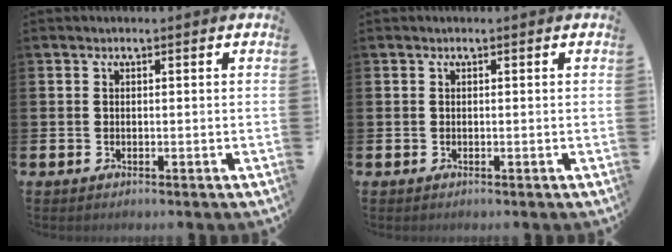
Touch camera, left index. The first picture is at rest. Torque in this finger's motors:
{"motor_torque": [-0.01, 0.02, 0.00, 0.01]}